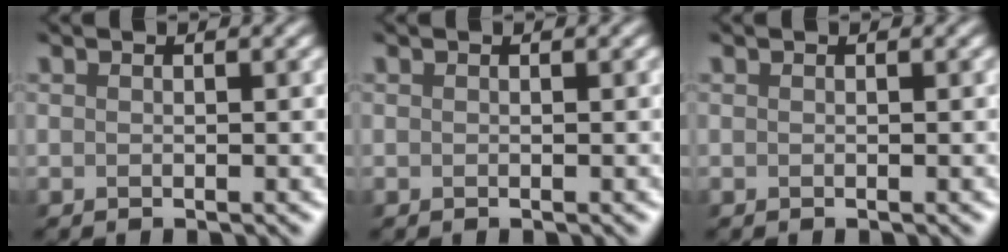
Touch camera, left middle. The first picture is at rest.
{"total": 0.0}
{"total": 0.0}